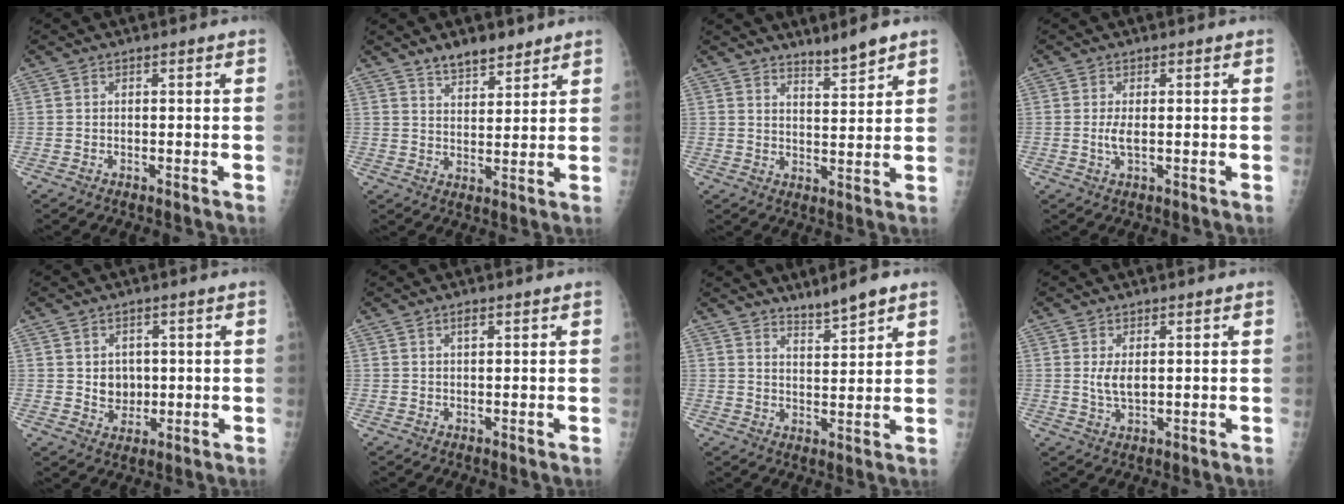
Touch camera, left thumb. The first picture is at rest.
{"total": 6.2, "force": [5.1, 2.4, 2.6], "torque": [-0.021, -0.036, 0.086]}
{"total": 4.6, "force": [4.1, 0.3, 2.0], "torque": [-0.029, -0.038, 0.071]}
{"total": 2.2, "force": [-0.1, 0.8, 2.0], "torque": [-0.049, -0.005, 0.000]}
{"total": 4.5, "force": [0.5, 3.9, 2.2], "torque": [-0.010, -0.005, 0.016]}
{"total": 1.0, "force": [0.7, 0.4, 0.7], "torque": [-0.008, -0.001, 0.010]}
{"total": 5.1, "force": [4.3, 0.5, 2.6], "torque": [-0.040, -0.032, 0.076]}
{"total": 3.2, "force": [0.7, 1.7, 2.7], "torque": [-0.048, -0.010, 0.018]}